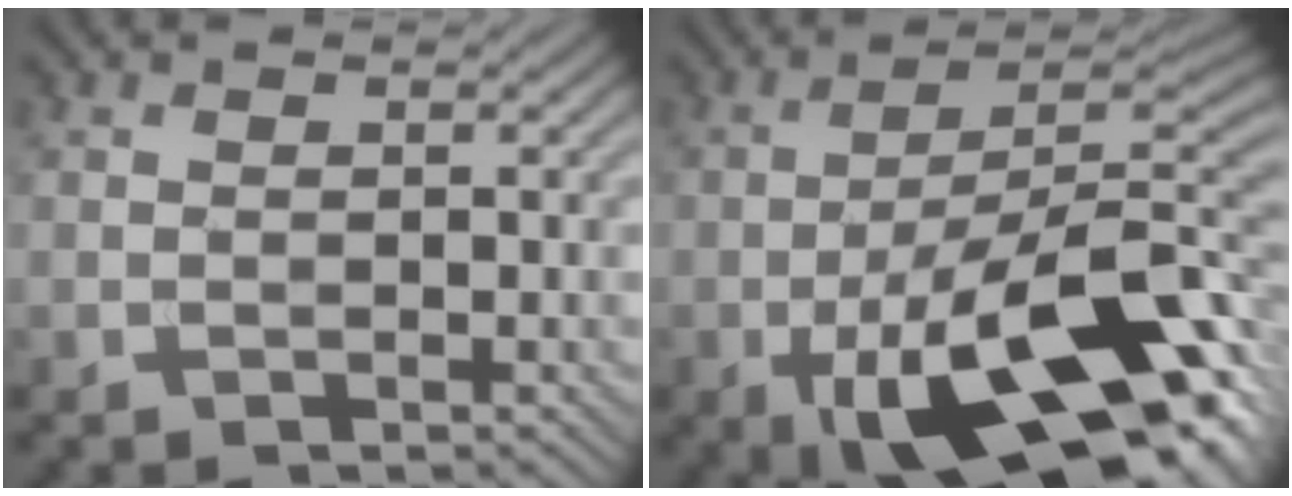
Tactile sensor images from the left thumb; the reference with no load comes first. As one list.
[{"total": 20.5, "force": [-8.7, 8.4, 16.6], "torque": [-0.259, -0.019, -0.145]}]